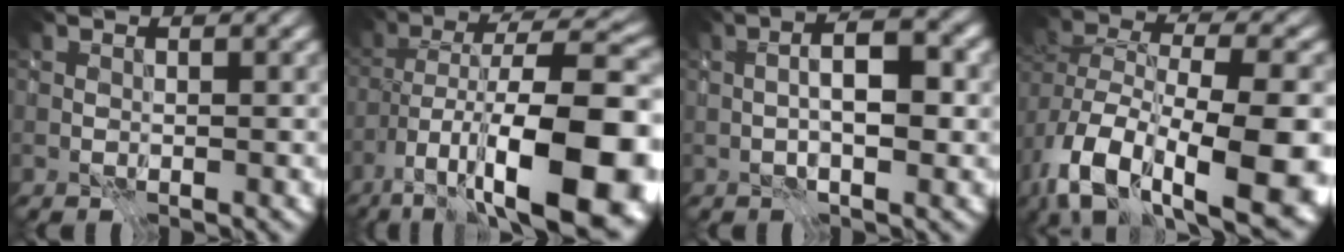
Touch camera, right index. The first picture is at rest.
{"total": 16.8, "force": [-6.4, 6.1, 14.3], "torque": [-0.217, 0.004, -0.098]}
{"total": 4.9, "force": [0.1, 1.6, 4.7], "torque": [-0.078, 0.005, 0.001]}
{"total": 15.5, "force": [-7.5, 7.5, 11.4], "torque": [-0.240, -0.023, -0.102]}